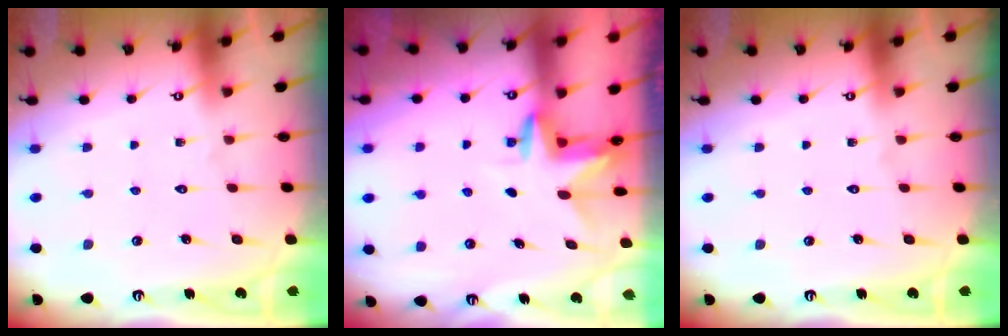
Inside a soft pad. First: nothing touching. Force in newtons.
{"total": 3.3, "press": 3.3, "slide": 0.3}
{"total": 0.0}